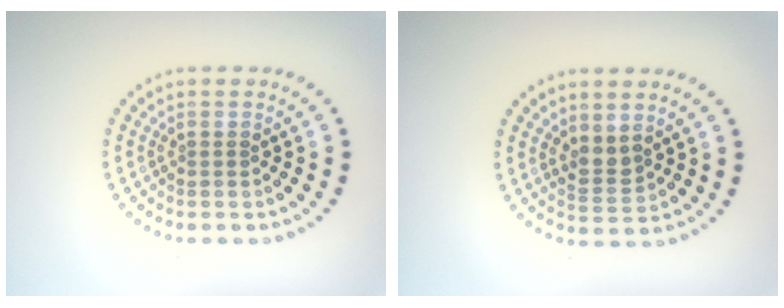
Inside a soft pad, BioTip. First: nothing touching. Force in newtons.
{"total": 1.9, "press": 1.6, "slide": 1.0}